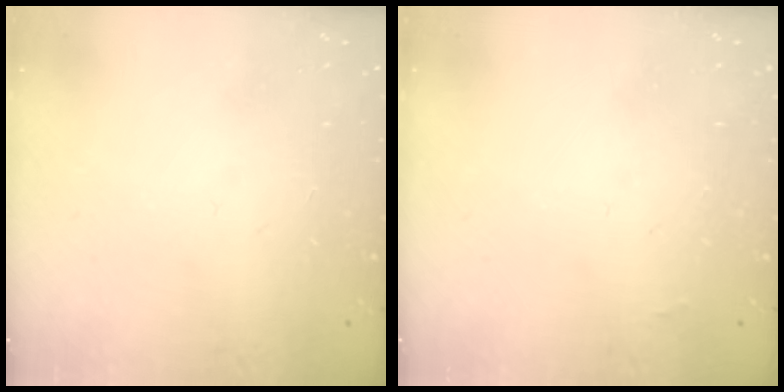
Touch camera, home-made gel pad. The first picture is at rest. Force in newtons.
{"total": 1.3, "press": 1.3, "slide": 0.2}